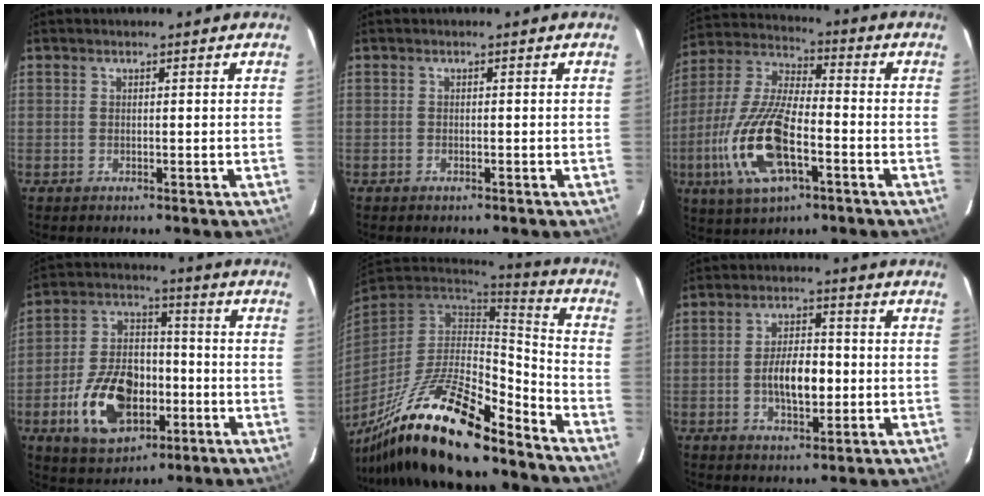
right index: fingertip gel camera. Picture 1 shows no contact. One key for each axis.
{"total": 0.7, "fx": -0.6, "fy": 0.4, "fz": 0.3, "tx": -0.006, "ty": 0.000, "tz": -0.010}
{"total": 18.2, "fx": -6.2, "fy": 7.0, "fz": 15.6, "tx": -0.340, "ty": -0.012, "tz": -0.119}
{"total": 16.5, "fx": -5.9, "fy": 10.2, "fz": 11.5, "tx": -0.243, "ty": 0.012, "tz": -0.089}
{"total": 23.8, "fx": -16.5, "fy": 6.3, "fz": 16.0, "tx": -0.315, "ty": -0.035, "tz": -0.287}
{"total": 8.0, "fx": -1.3, "fy": 3.7, "fz": 7.0, "tx": -0.130, "ty": 0.006, "tz": -0.018}